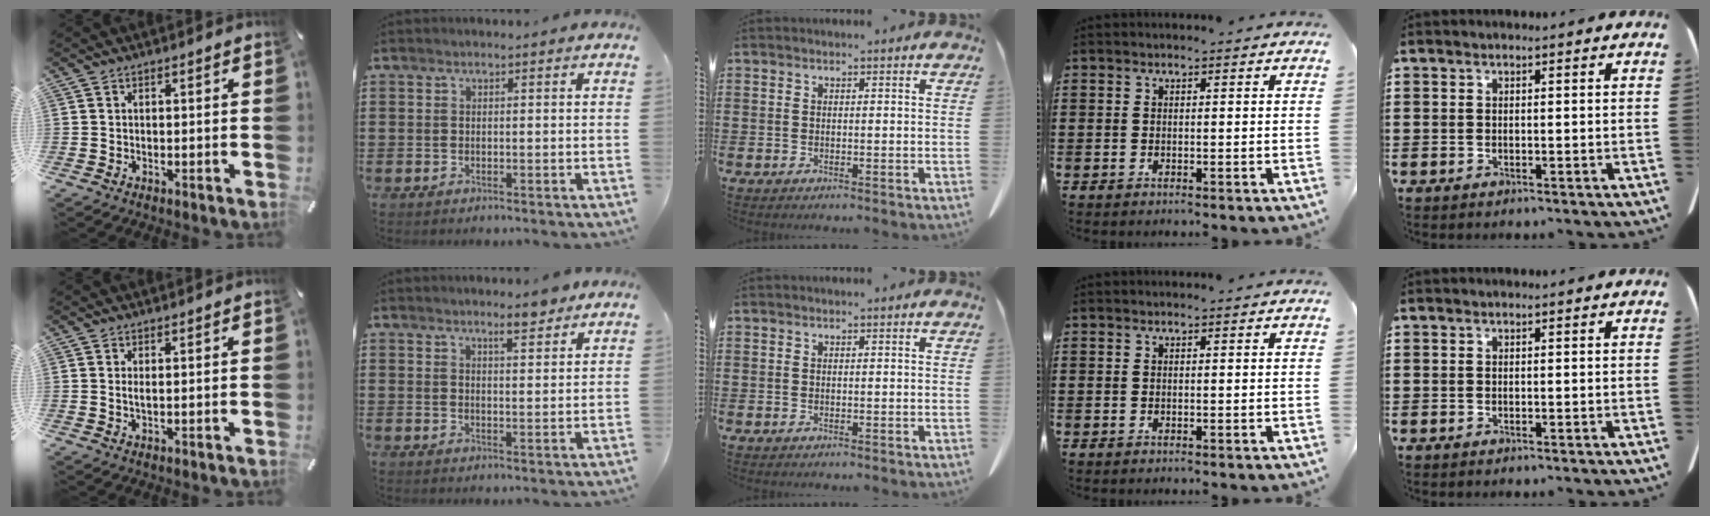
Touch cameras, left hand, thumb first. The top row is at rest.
{"thumb": {"total": 1.4, "force": [0.3, 0.2, 1.4], "torque": [-0.027, -0.001, 0.004]}, "index": {"total": 4.0, "force": [3.4, 0.8, 2.1], "torque": [-0.032, -0.010, 0.057]}}